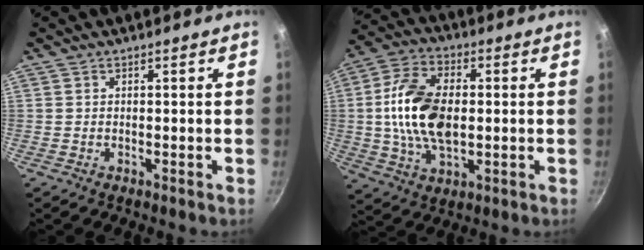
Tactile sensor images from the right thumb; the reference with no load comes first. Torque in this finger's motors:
{"motor_torque": [2.28, 2.25, 1.57, -0.30, 0.21]}